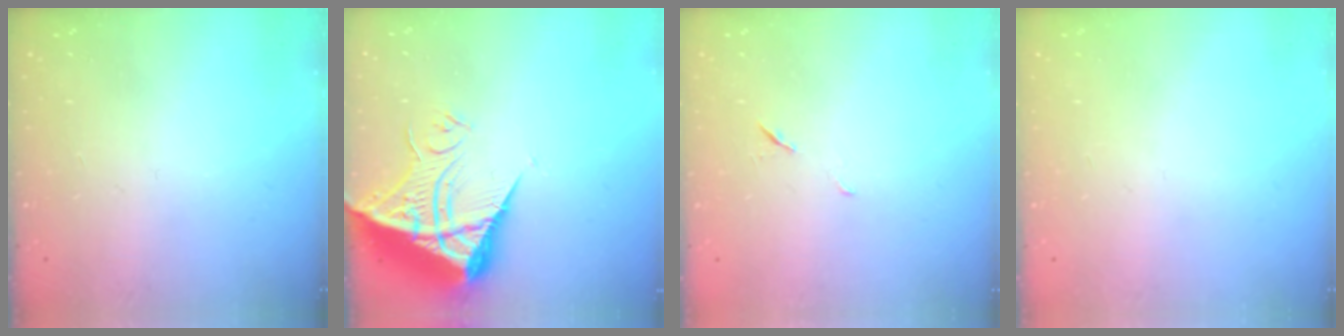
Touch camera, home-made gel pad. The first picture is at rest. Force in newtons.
{"total": 13.2, "press": 13.1, "slide": 1.2}
{"total": 3.8, "press": 3.4, "slide": 1.7}
{"total": 0.0}